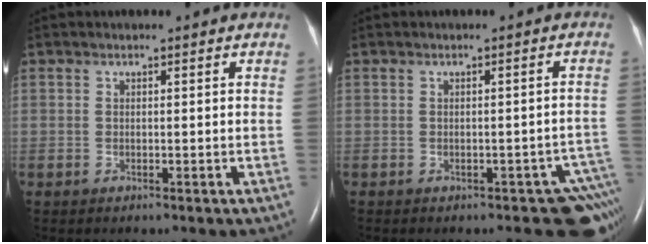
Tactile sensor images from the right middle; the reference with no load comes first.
{"total": 5.2, "force": [-3.8, 2.0, 3.0], "torque": [-0.012, 0.010, -0.042]}